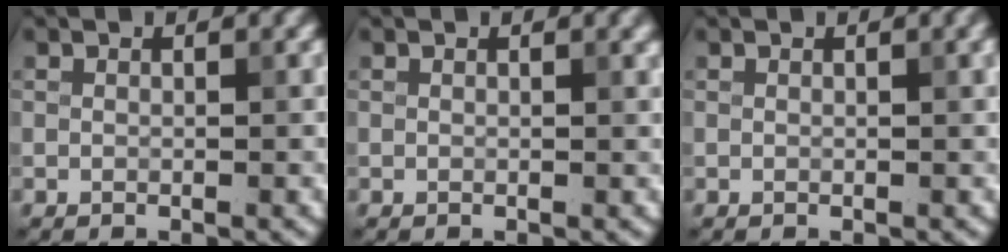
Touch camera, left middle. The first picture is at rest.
{"total": 0.7, "force": [0.5, 0.1, 0.5], "torque": [-0.005, 0.004, 0.006]}
{"total": 1.0, "force": [0.4, 0.2, 0.9], "torque": [-0.010, 0.007, 0.004]}